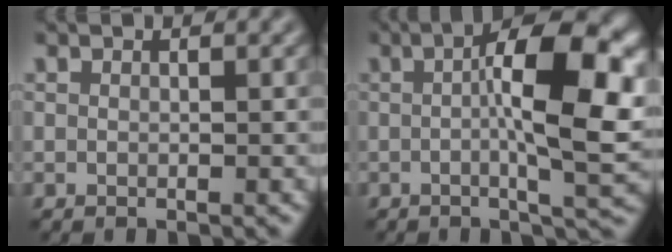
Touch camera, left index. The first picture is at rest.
{"total": 10.4, "force": [0.5, 2.6, 10.0], "torque": [-0.139, 0.007, 0.003]}